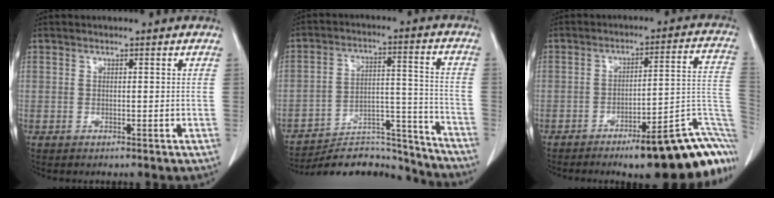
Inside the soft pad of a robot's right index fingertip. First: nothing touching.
{"total": 17.9, "force": [-17.5, 3.0, 2.5], "torque": [-0.046, 0.049, -0.258]}
{"total": 19.2, "force": [-11.7, 3.0, 14.9], "torque": [-0.082, 0.042, -0.154]}